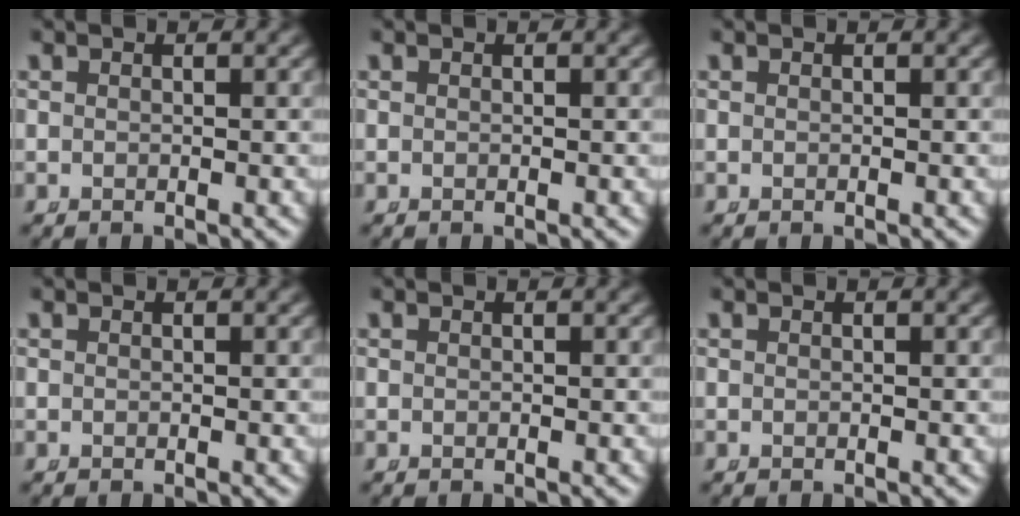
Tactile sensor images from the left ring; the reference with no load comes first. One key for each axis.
{"total": 0.0}
{"total": 0.0}
{"total": 0.0}
{"total": 0.0}
{"total": 0.0}